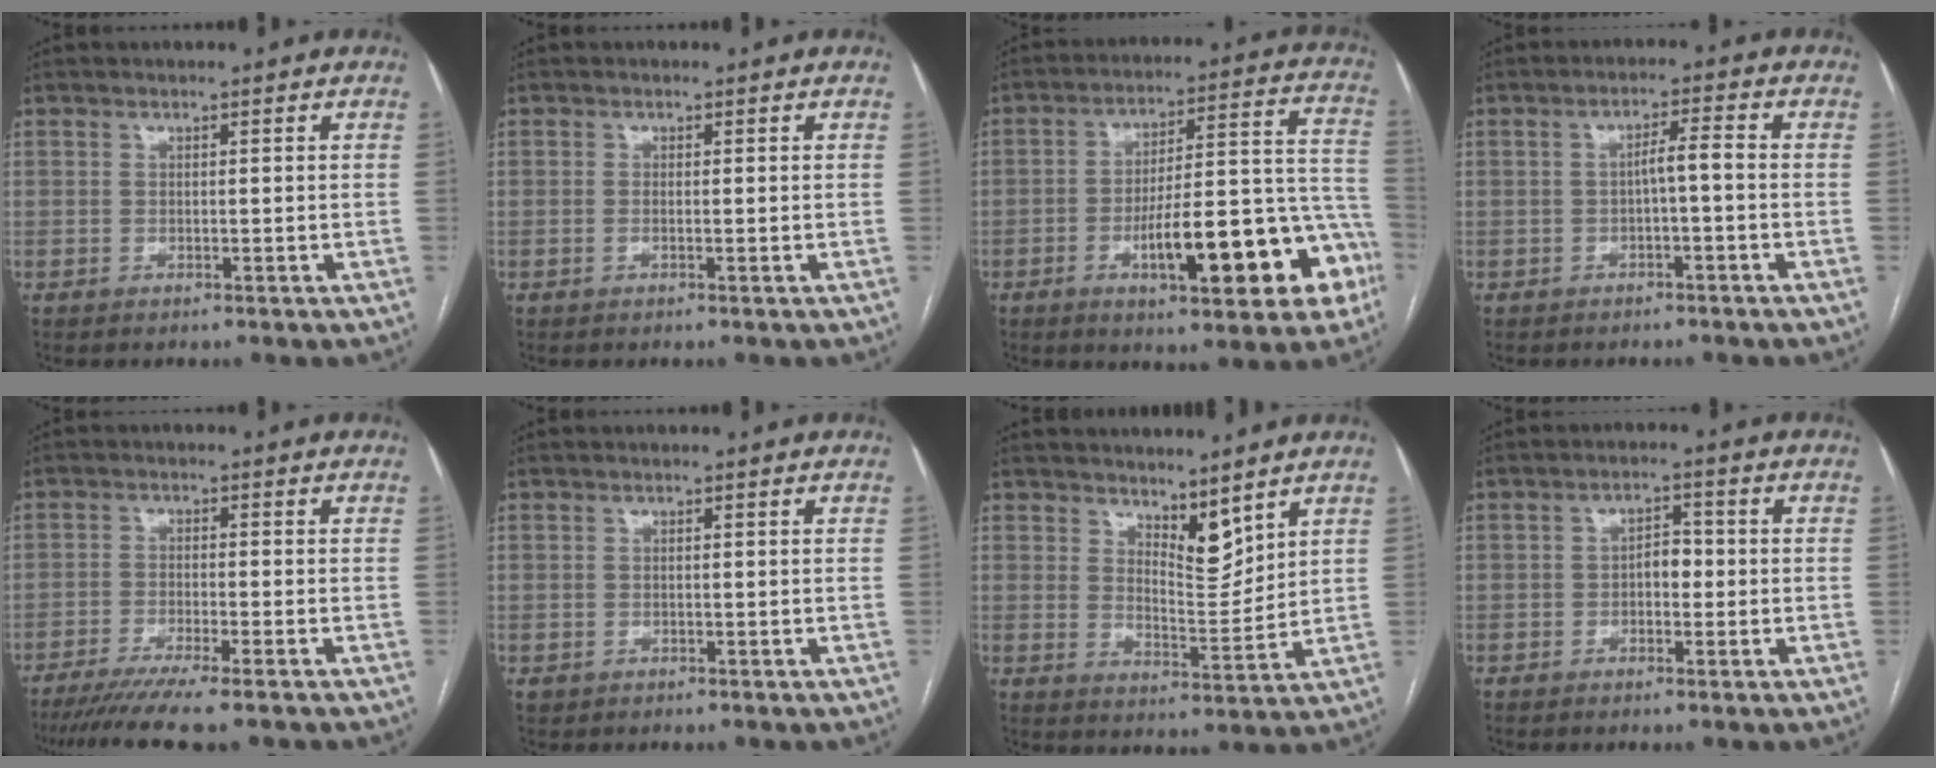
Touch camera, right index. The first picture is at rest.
{"total": 0.6, "force": [-0.1, 0.1, 0.6], "torque": [-0.014, -0.001, -0.002]}
{"total": 19.6, "force": [-7.6, 4.8, 17.4], "torque": [-0.182, 0.041, -0.094]}
{"total": 3.0, "force": [-0.7, 0.2, 2.9], "torque": [-0.046, 0.011, -0.011]}
{"total": 9.7, "force": [-7.8, -0.4, 5.7], "torque": [-0.078, -0.023, -0.124]}
{"total": 0.6, "force": [-0.1, 0.6, 0.0], "torque": [0.000, 0.005, 0.002]}
{"total": 6.1, "force": [4.9, 2.0, 3.0], "torque": [-0.050, -0.012, 0.092]}
{"total": 3.1, "force": [-0.5, 1.8, 2.5], "torque": [-0.033, 0.011, -0.010]}